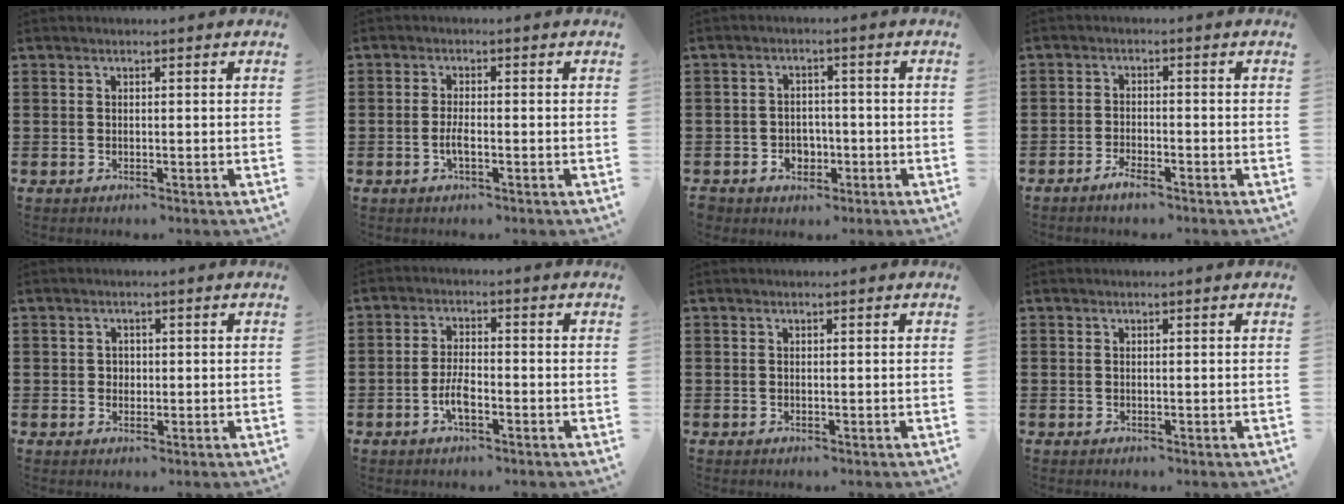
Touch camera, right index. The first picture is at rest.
{"total": 2.2, "force": [-0.8, 0.5, 2.0], "torque": [-0.044, -0.001, -0.016]}
{"total": 3.0, "force": [-1.6, 2.5, 0.8], "torque": [-0.022, 0.005, -0.035]}
{"total": 2.2, "force": [-1.9, 0.4, 1.1], "torque": [-0.020, 0.003, -0.036]}
{"total": 1.2, "force": [0.2, 1.1, 0.4], "torque": [-0.012, 0.006, 0.002]}
{"total": 3.8, "force": [-1.7, 1.4, 3.0], "torque": [-0.072, -0.001, -0.037]}
{"total": 0.0}
{"total": 0.0}